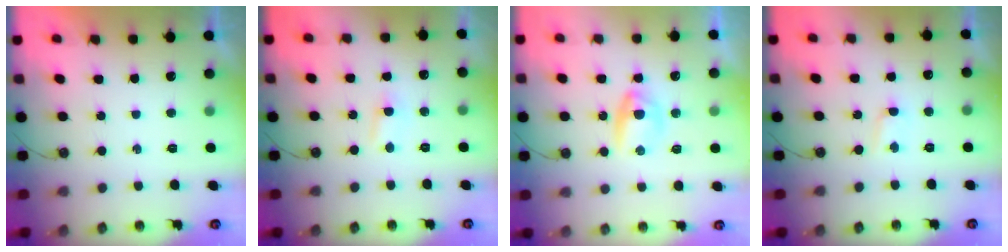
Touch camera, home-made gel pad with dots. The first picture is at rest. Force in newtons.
{"total": 2.8, "press": 2.7, "slide": 0.6}
{"total": 4.2, "press": 4.1, "slide": 0.8}
{"total": 1.7, "press": 1.7, "slide": 0.3}